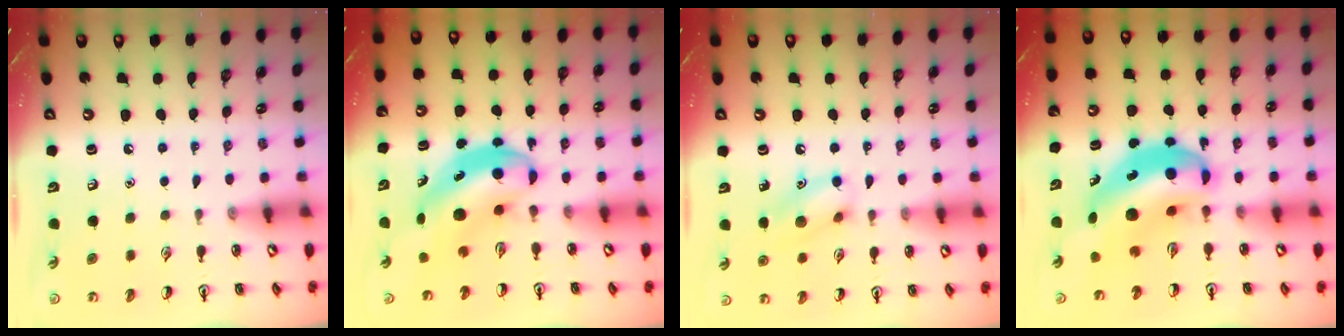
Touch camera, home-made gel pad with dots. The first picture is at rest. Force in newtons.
{"total": 6.2, "press": 6.0, "slide": 1.7}
{"total": 10.2, "press": 10.1, "slide": 0.6}
{"total": 10.6, "press": 10.2, "slide": 2.9}